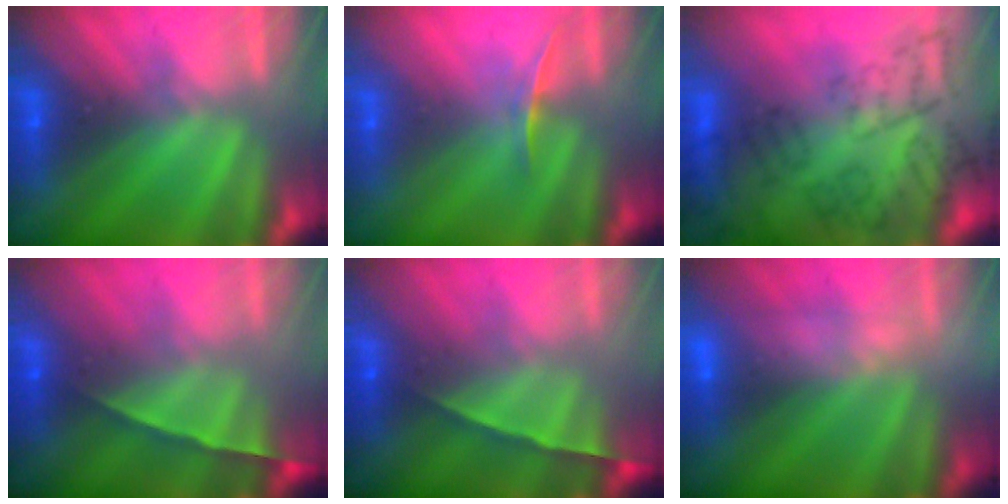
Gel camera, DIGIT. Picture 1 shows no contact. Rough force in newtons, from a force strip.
{"total": 1.1}
{"total": 10.8}
{"total": 1.5}
{"total": 1.5}
{"total": 2.4}